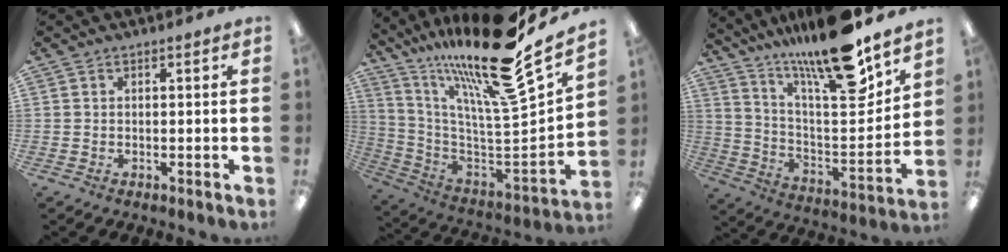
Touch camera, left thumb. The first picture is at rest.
{"total": 22.2, "force": [17.3, 2.3, 13.7], "torque": [-0.198, -0.151, 0.271]}
{"total": 20.4, "force": [17.0, 2.8, 10.9], "torque": [-0.178, -0.130, 0.278]}